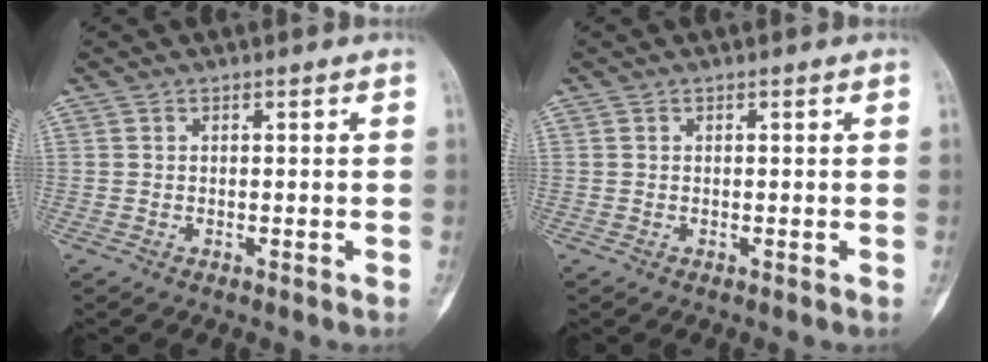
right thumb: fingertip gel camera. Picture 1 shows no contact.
{"total": 0.0}